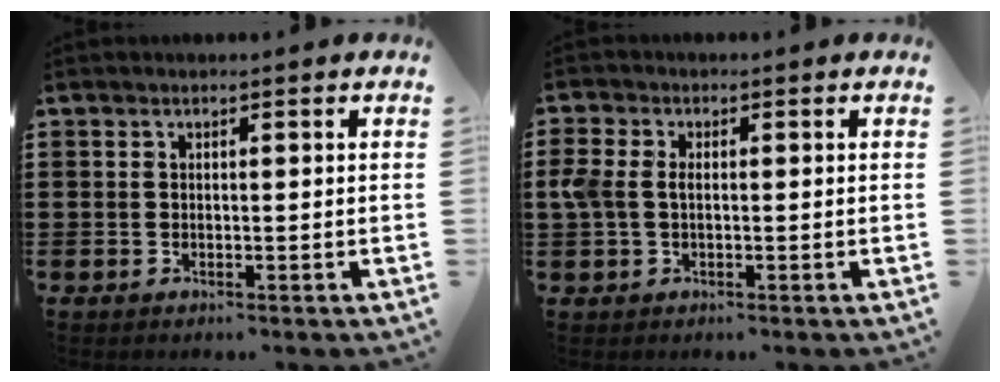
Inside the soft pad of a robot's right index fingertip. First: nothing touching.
{"total": 3.2, "force": [0.1, 2.1, 2.4], "torque": [-0.073, -0.001, -0.007]}